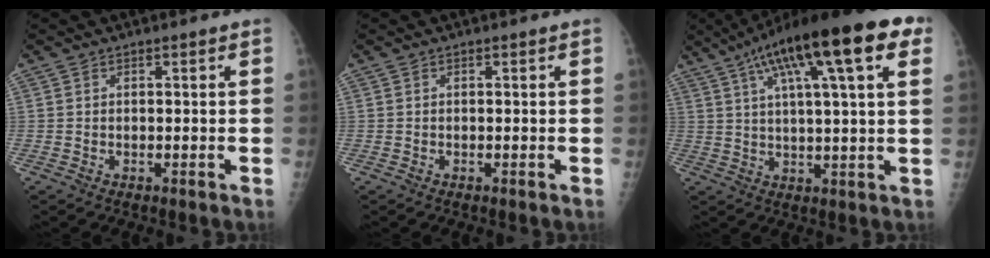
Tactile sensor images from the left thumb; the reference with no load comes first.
{"total": 0.0}
{"total": 21.6, "force": [10.1, 5.0, 18.4], "torque": [-0.282, 0.016, 0.151]}